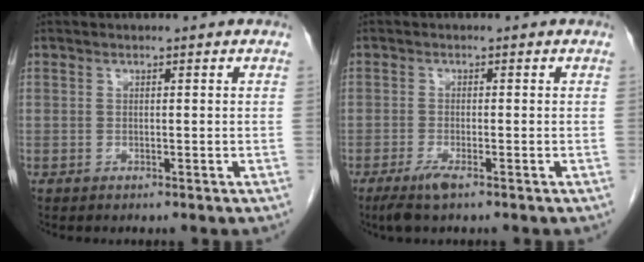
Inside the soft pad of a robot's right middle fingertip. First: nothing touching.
{"total": 2.8, "force": [-1.8, 0.2, 2.2], "torque": [-0.049, -0.008, -0.036]}